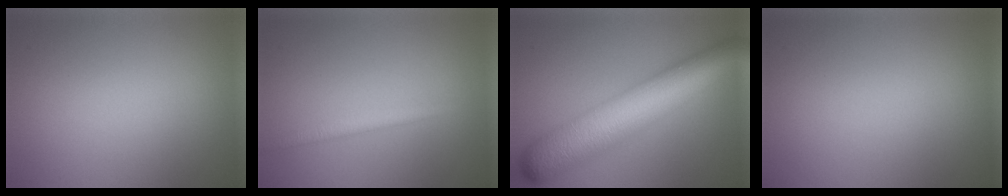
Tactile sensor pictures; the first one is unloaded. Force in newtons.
{"total": 1.8, "press": 1.7, "slide": 0.1}
{"total": 11.9, "press": 11.9, "slide": 0.2}
{"total": 0.0}